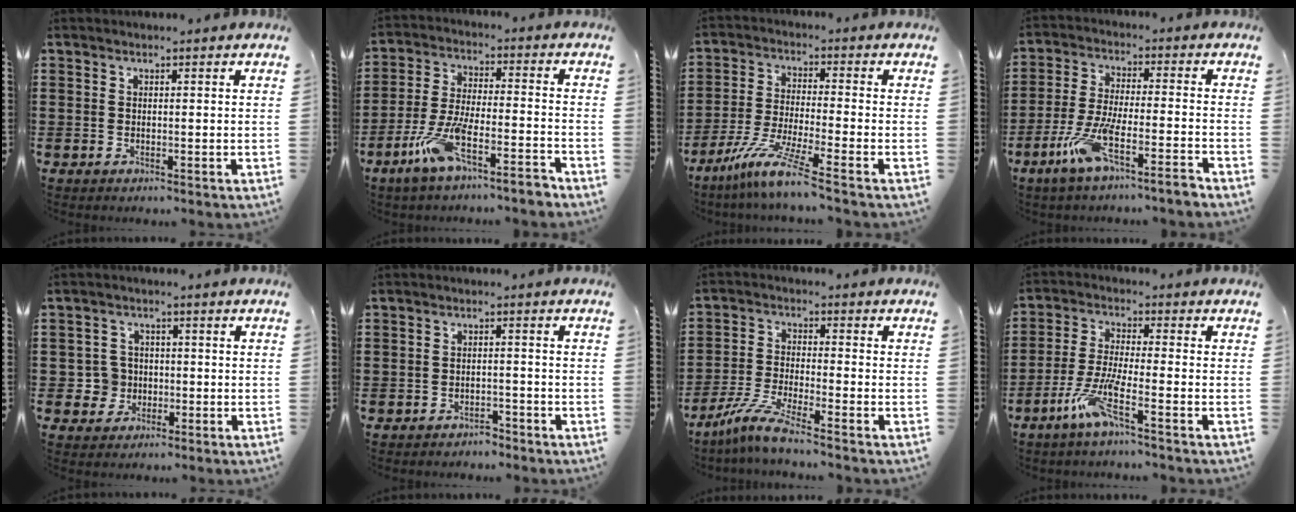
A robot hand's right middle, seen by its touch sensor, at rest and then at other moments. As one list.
[{"total": 8.7, "force": [-6.2, 1.2, 6.0], "torque": [-0.130, -0.004, -0.123]}, {"total": 8.1, "force": [-6.1, -0.2, 5.3], "torque": [-0.119, -0.019, -0.124]}, {"total": 8.0, "force": [-5.6, 0.6, 5.7], "torque": [-0.127, -0.008, -0.111]}, {"total": 3.9, "force": [-0.7, 3.8, 0.8], "torque": [-0.031, 0.010, -0.018]}, {"total": 2.0, "force": [-2.0, 0.4, -0.2], "torque": [-0.003, 0.005, -0.046]}, {"total": 6.1, "force": [-4.9, 0.1, 3.6], "torque": [-0.092, -0.020, -0.101]}, {"total": 6.9, "force": [-4.3, 0.6, 5.3], "torque": [-0.120, -0.010, -0.084]}]